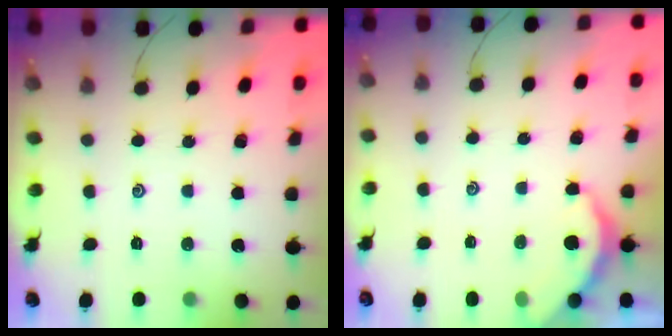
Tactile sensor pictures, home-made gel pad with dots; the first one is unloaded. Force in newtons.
{"total": 3.2, "press": 3.2, "slide": 0.3}